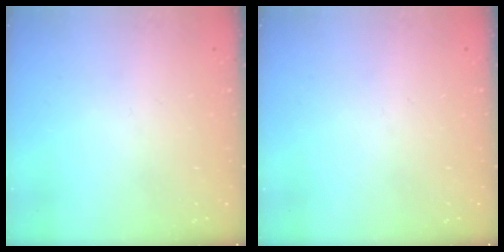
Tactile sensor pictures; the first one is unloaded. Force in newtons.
{"total": 0.0}